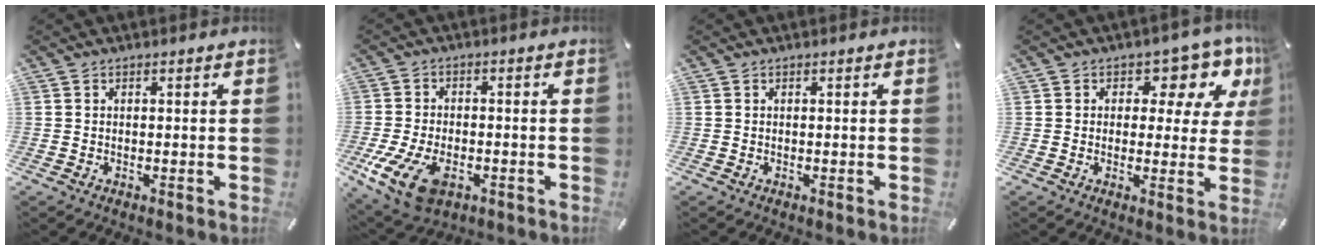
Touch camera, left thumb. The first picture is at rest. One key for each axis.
{"total": 11.9, "fx": -4.9, "fy": 7.5, "fz": 7.8, "tx": -0.170, "ty": 0.008, "tz": -0.089}
{"total": 0.0}
{"total": 9.9, "fx": 4.6, "fy": 5.8, "fz": 6.6, "tx": -0.077, "ty": -0.032, "tz": 0.075}